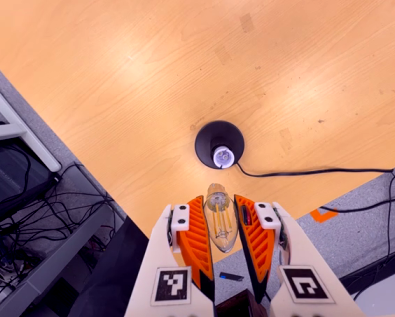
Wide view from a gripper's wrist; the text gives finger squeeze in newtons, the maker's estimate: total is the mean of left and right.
{"total": 14.6, "left": 15.5, "right": 13.6}